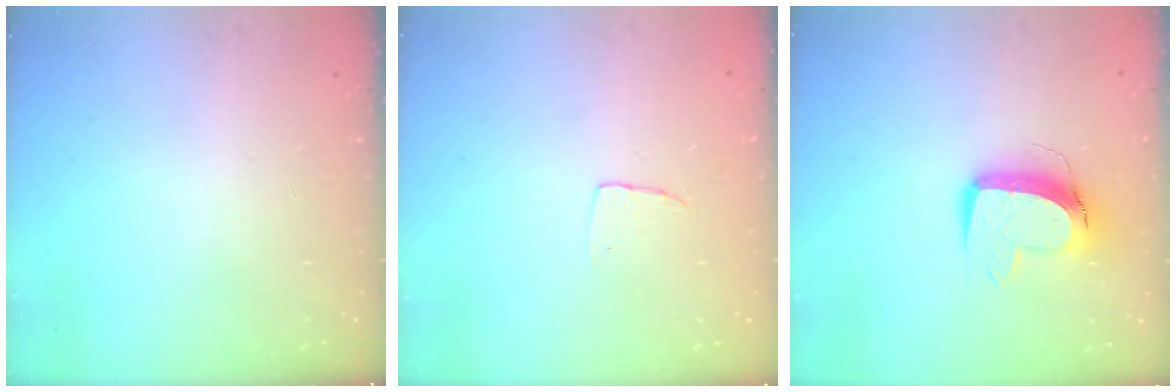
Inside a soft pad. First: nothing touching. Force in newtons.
{"total": 2.9, "press": 2.9, "slide": 0.1}
{"total": 10.9, "press": 10.8, "slide": 1.2}